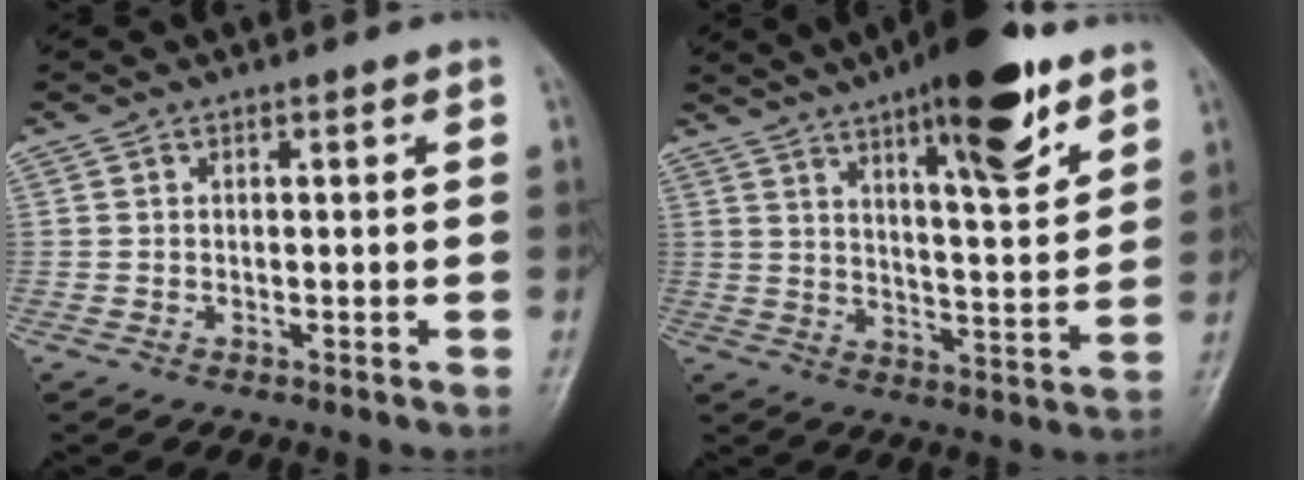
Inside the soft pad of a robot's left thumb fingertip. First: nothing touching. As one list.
[{"total": 17.2, "force": [10.4, 4.5, 13.0], "torque": [-0.167, -0.050, 0.157]}]